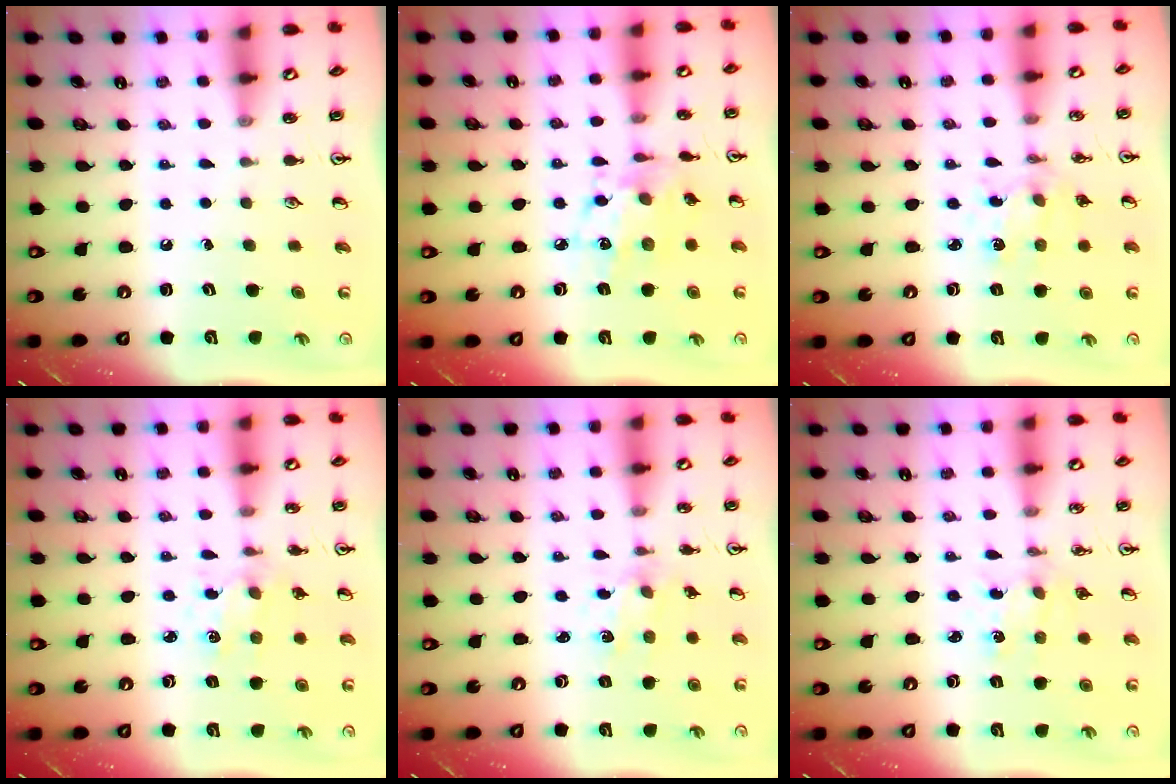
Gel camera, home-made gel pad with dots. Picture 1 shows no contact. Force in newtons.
{"total": 10.4, "press": 10.3, "slide": 0.7}
{"total": 2.2, "press": 2.2, "slide": 0.4}
{"total": 1.6, "press": 1.6, "slide": 0.3}
{"total": 1.1, "press": 1.1, "slide": 0.3}
{"total": 0.8, "press": 0.8, "slide": 0.1}